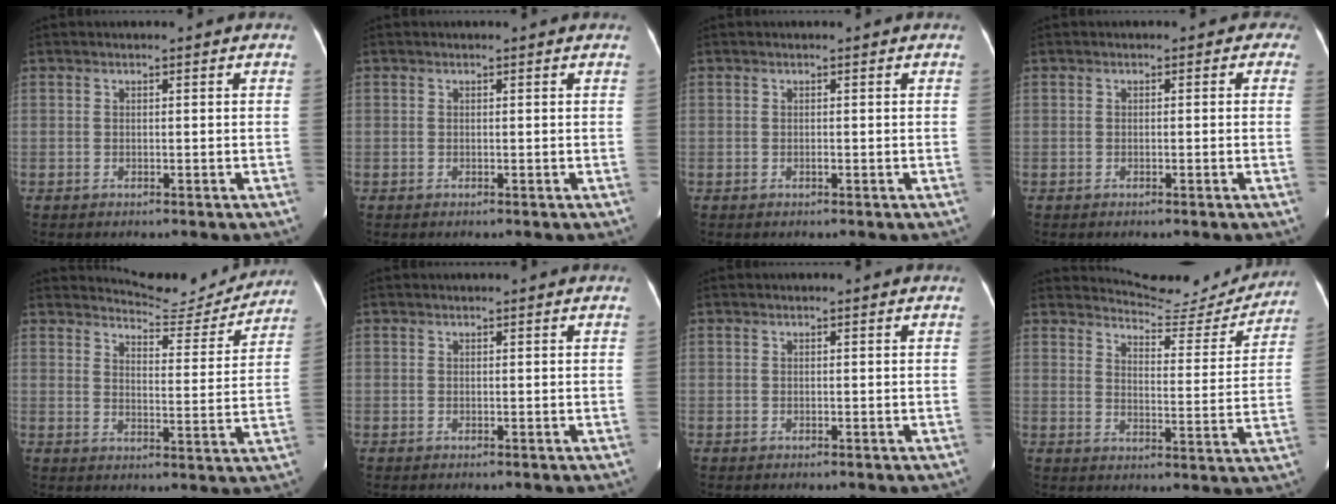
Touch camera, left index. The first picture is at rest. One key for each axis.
{"total": 0.8, "fx": 0.8, "fy": 0.0, "fz": 0.2, "tx": -0.008, "ty": 0.005, "tz": 0.008}
{"total": 0.0}
{"total": 0.7, "fx": -0.1, "fy": 0.6, "fz": 0.2, "tx": 0.014, "ty": 0.005, "tz": -0.013}
{"total": 10.0, "fx": 10.0, "fy": 1.0, "fz": -0.1, "tx": 0.001, "ty": -0.020, "tz": 0.127}
{"total": 0.7, "fx": 0.7, "fy": 0.0, "fz": 0.2, "tx": -0.006, "ty": 0.011, "tz": 0.014}
{"total": 0.0}
{"total": 12.4, "fx": 12.3, "fy": 1.4, "fz": 0.2, "tx": -0.001, "ty": -0.039, "tz": 0.149}